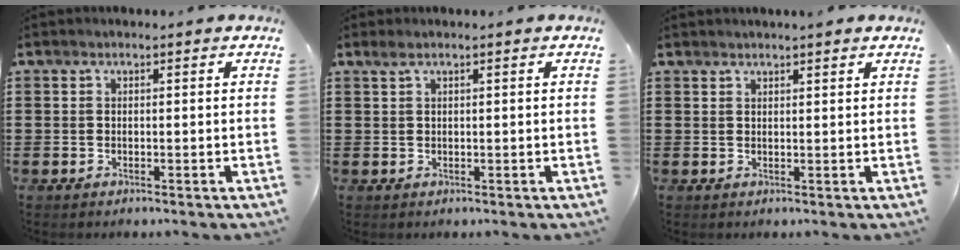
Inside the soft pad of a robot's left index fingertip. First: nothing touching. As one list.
[{"total": 0.9, "force": [0.4, 0.0, 0.8], "torque": [-0.015, -0.002, 0.008]}, {"total": 1.3, "force": [1.2, -0.2, 0.4], "torque": [-0.008, -0.001, 0.023]}]